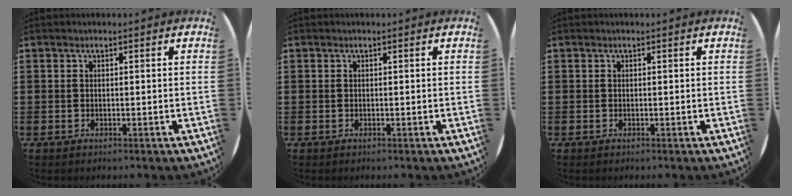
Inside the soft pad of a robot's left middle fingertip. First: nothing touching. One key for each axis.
{"total": 0.0}
{"total": 0.0}